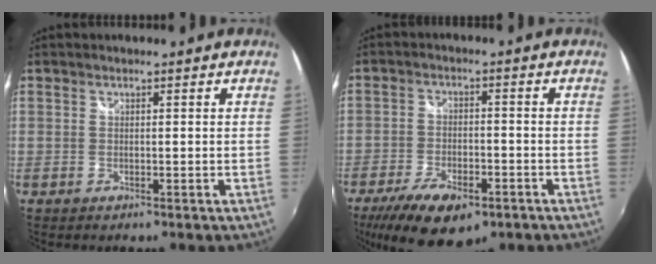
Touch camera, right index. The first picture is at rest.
{"total": 14.1, "force": [-8.9, 6.0, 9.1], "torque": [-0.196, -0.033, -0.143]}